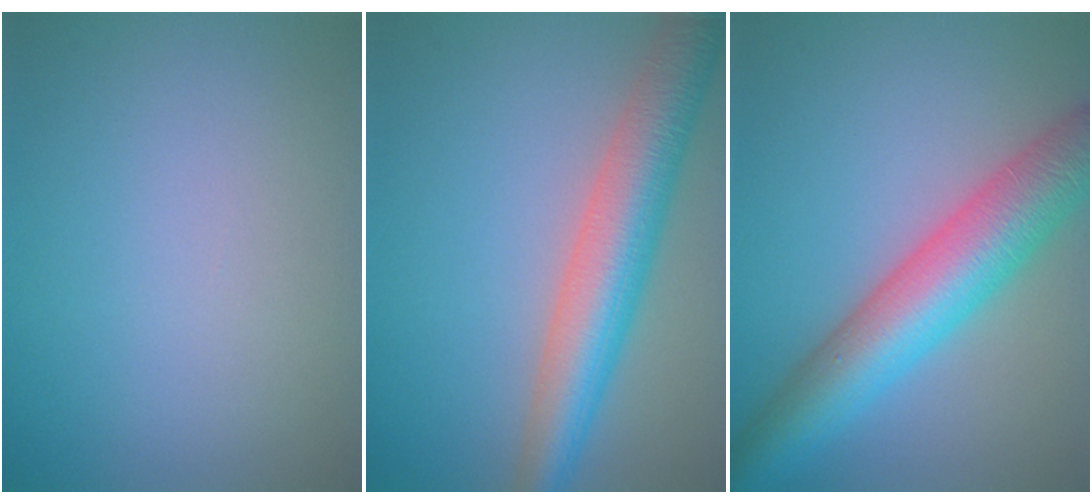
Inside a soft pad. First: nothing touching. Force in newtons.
{"total": 7.2, "press": 7.2, "slide": 0.3}
{"total": 8.4, "press": 8.4, "slide": 0.4}